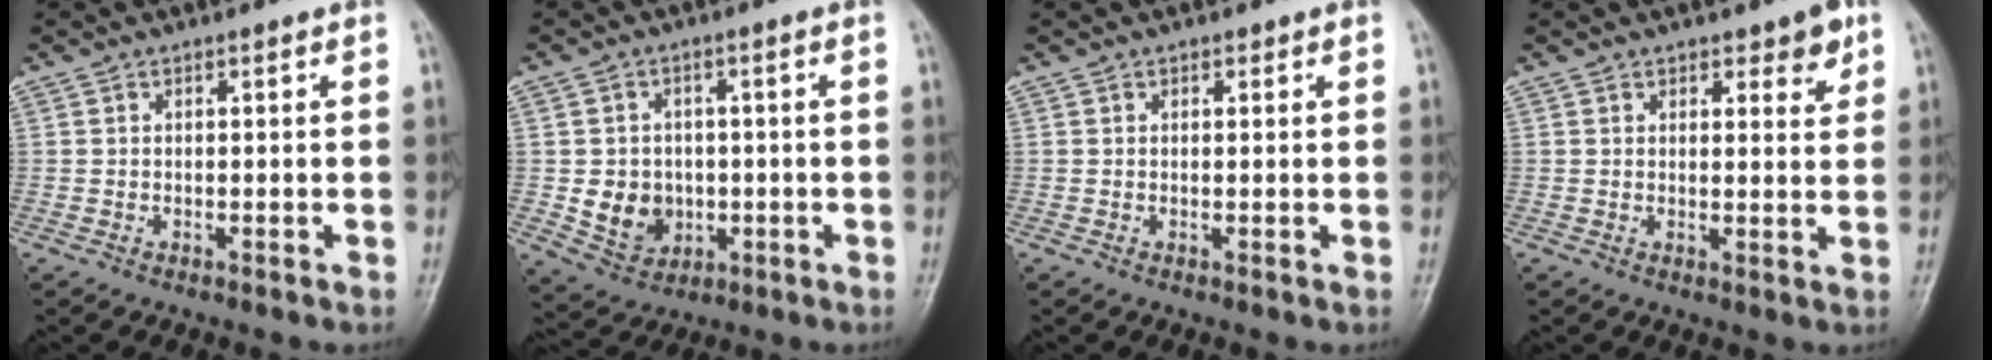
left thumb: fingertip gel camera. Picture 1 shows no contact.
{"total": 7.7, "force": [-0.9, 6.7, 3.8], "torque": [-0.032, 0.002, -0.003]}
{"total": 0.7, "force": [0.4, 0.5, 0.3], "torque": [0.003, -0.001, 0.003]}
{"total": 4.6, "force": [2.7, 2.1, 3.1], "torque": [-0.017, -0.014, 0.031]}